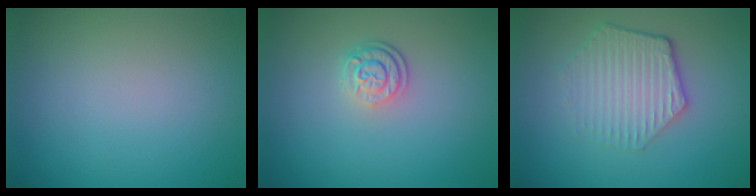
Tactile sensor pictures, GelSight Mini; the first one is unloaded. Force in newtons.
{"total": 2.6, "press": 1.9, "slide": 1.7}
{"total": 4.1, "press": 3.3, "slide": 2.5}